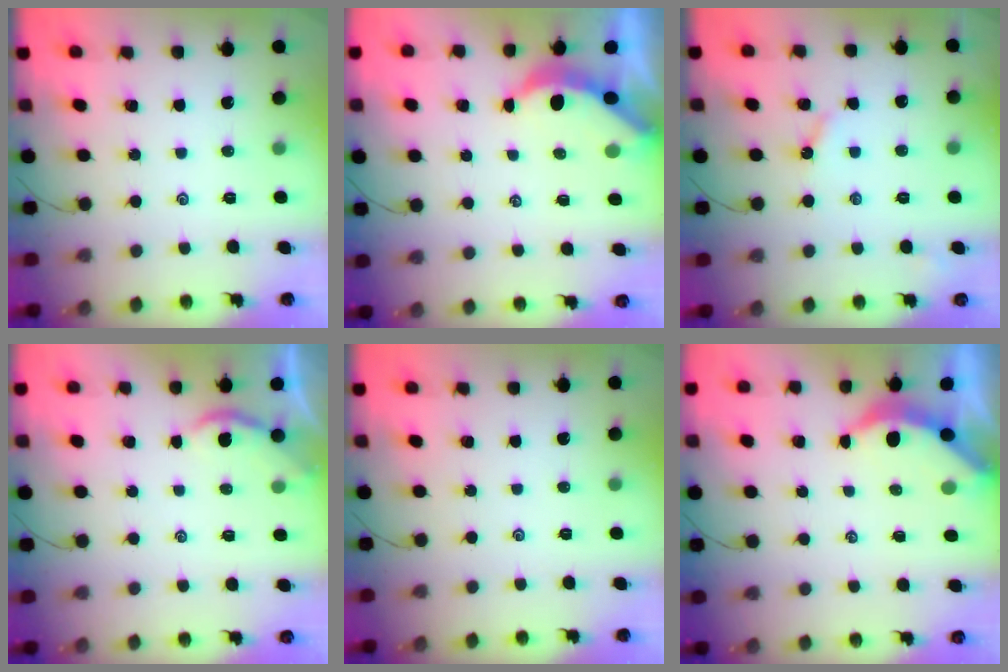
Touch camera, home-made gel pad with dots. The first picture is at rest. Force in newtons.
{"total": 3.8, "press": 3.8, "slide": 0.4}
{"total": 3.6, "press": 3.6, "slide": 0.6}
{"total": 1.7, "press": 1.7, "slide": 0.3}
{"total": 0.0}
{"total": 4.0, "press": 3.9, "slide": 0.5}